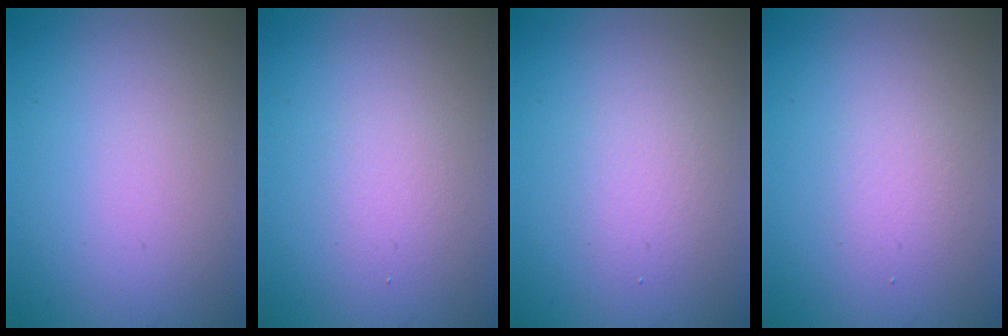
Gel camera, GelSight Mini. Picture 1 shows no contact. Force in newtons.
{"total": 1.4, "press": 1.4, "slide": 0.0}
{"total": 2.1, "press": 2.1, "slide": 0.1}
{"total": 1.5, "press": 1.5, "slide": 0.1}